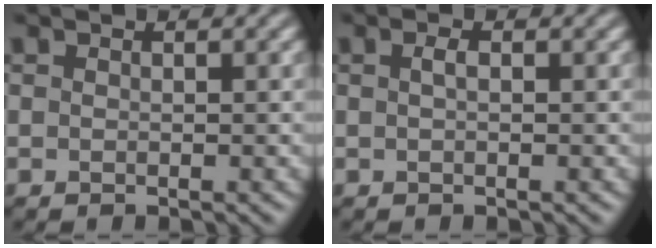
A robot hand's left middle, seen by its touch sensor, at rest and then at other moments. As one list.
[{"total": 0.8, "force": [0.2, 0.3, 0.8], "torque": [-0.017, 0.004, 0.003]}]